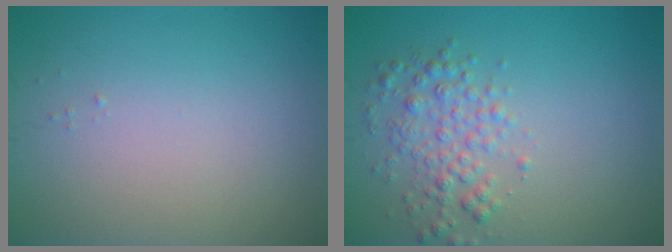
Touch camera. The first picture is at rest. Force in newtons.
{"total": 2.9, "press": 2.9, "slide": 0.1}